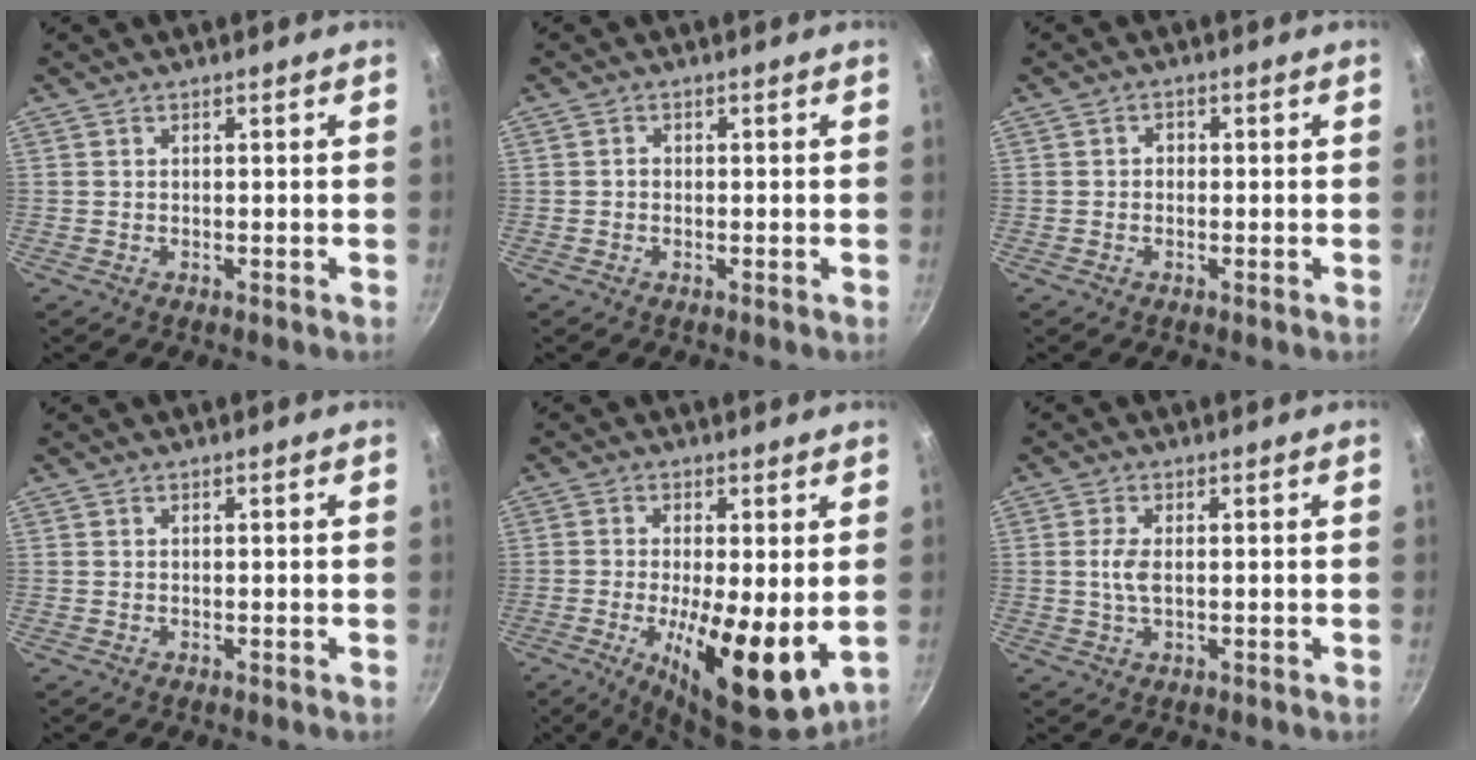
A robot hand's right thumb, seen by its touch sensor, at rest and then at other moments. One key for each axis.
{"total": 0.7, "fx": -0.3, "fy": 0.6, "fz": 0.3, "tx": -0.004, "ty": 0.003, "tz": -0.007}
{"total": 1.4, "fx": -0.2, "fy": 1.2, "fz": 0.7, "tx": -0.011, "ty": 0.005, "tz": -0.006}
{"total": 0.0}
{"total": 14.5, "fx": -1.9, "fy": 4.9, "fz": 13.5, "tx": -0.209, "ty": -0.016, "tz": -0.022}
{"total": 3.1, "fx": 0.1, "fy": 1.3, "fz": 2.9, "tx": -0.066, "ty": 0.001, "tz": 0.000}